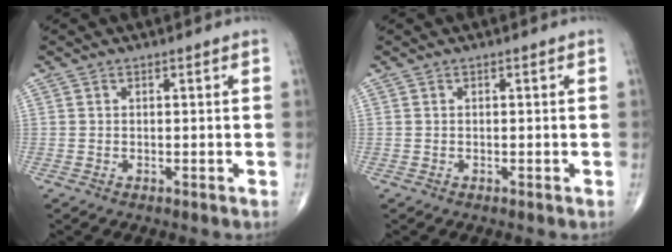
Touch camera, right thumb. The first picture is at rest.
{"total": 0.0}